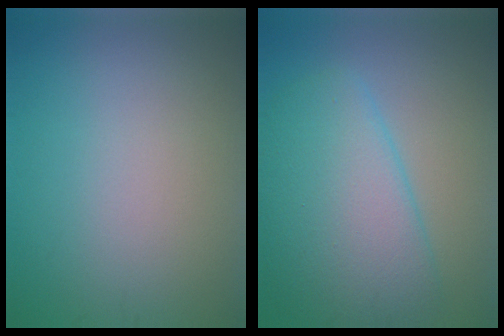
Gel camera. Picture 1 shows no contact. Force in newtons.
{"total": 7.9, "press": 7.9, "slide": 0.3}